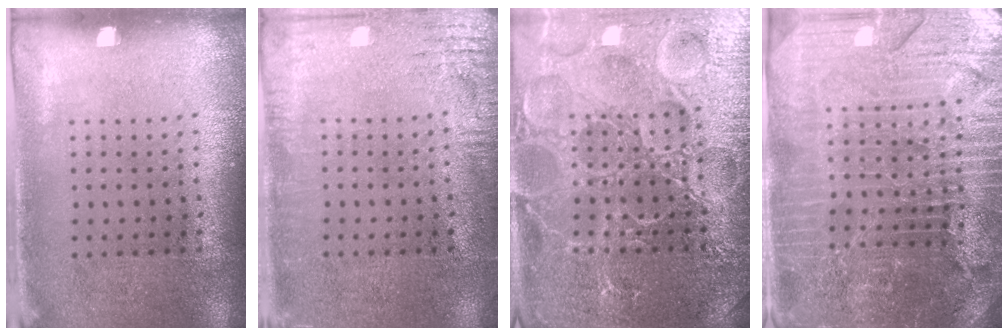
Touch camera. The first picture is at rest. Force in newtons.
{"total": 2.7, "press": 2.7, "slide": 0.2}
{"total": 7.4, "press": 7.3, "slide": 1.0}
{"total": 5.4, "press": 4.9, "slide": 2.3}